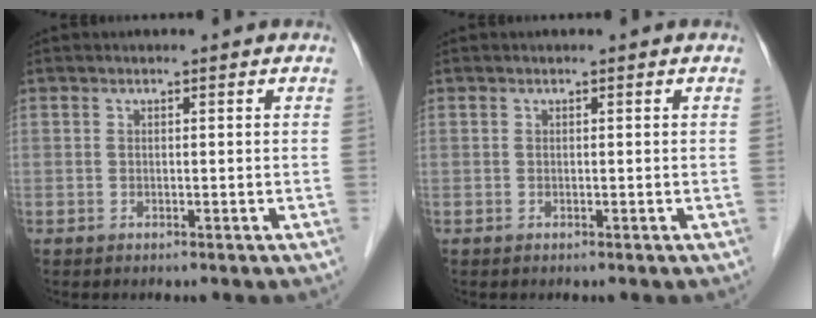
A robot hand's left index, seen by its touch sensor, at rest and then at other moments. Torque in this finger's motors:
{"motor_torque": [0.00, 0.00, 0.00, 0.00]}